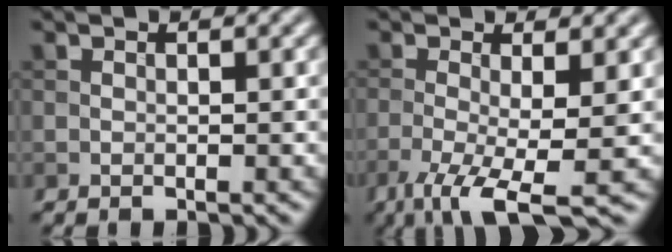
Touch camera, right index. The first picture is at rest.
{"total": 6.6, "force": [-3.0, 1.5, 5.7], "torque": [-0.112, -0.016, -0.055]}